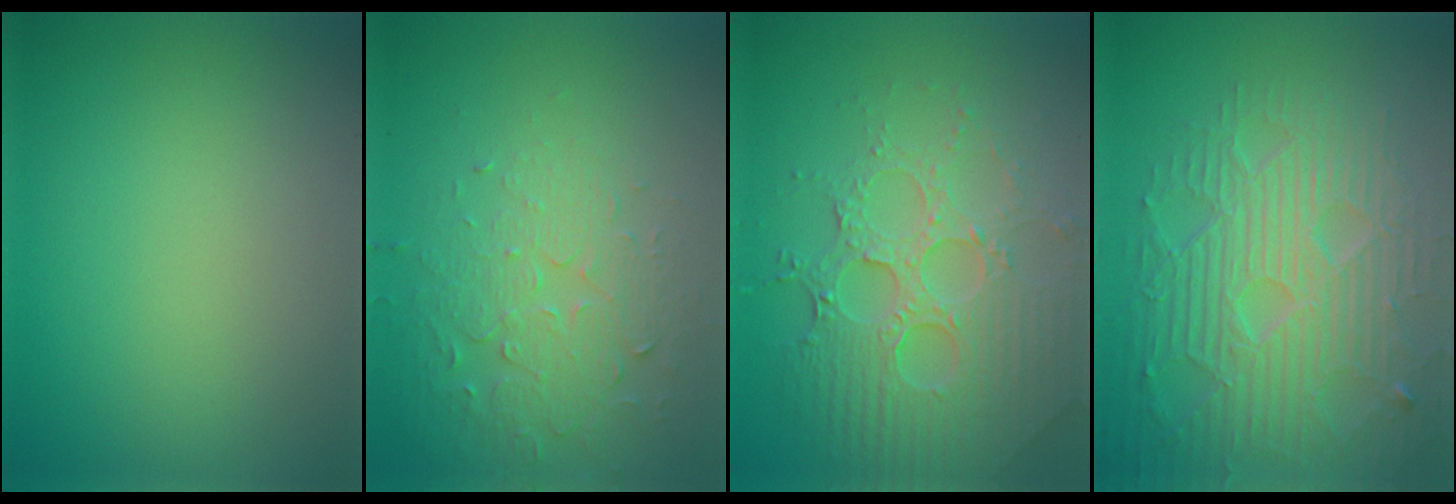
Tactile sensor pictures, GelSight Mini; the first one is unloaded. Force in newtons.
{"total": 5.3, "press": 3.7, "slide": 3.9}
{"total": 7.3, "press": 5.5, "slide": 4.9}
{"total": 8.8, "press": 6.3, "slide": 6.2}